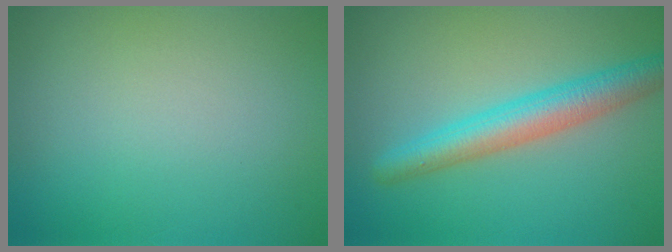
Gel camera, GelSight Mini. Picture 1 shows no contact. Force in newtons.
{"total": 4.6, "press": 4.6, "slide": 0.1}